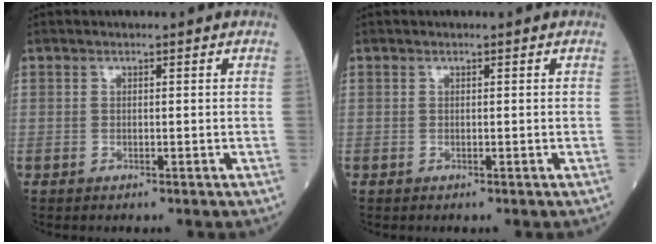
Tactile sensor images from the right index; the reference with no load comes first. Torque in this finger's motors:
{"motor_torque": [0.00, 0.00, 0.00, 0.00]}